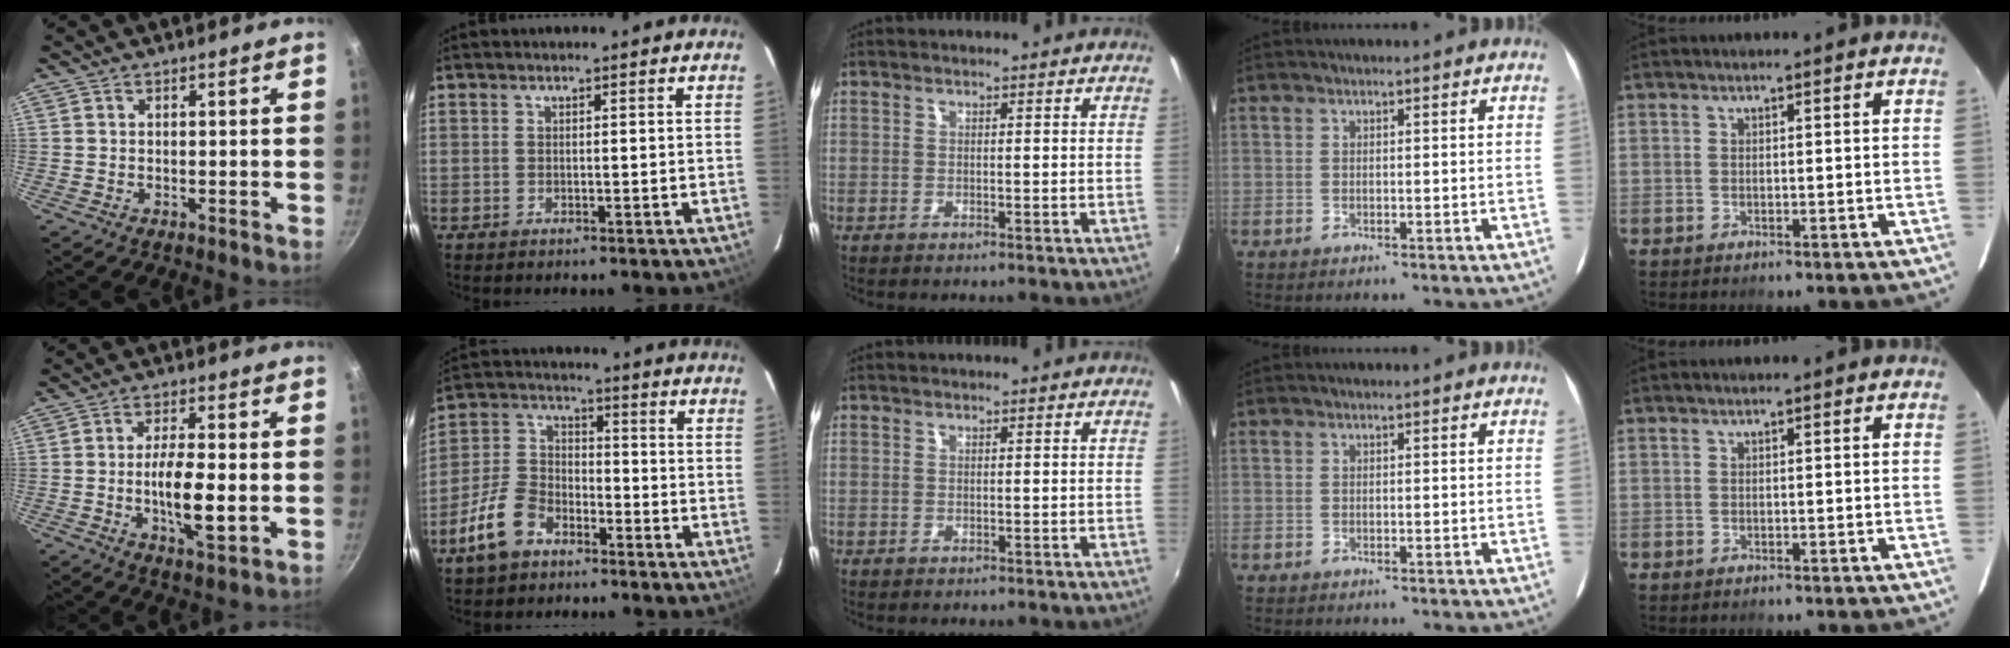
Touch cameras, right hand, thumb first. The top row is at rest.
{"thumb": {"total": 9.9, "force": [-1.4, 3.3, 9.3], "torque": [-0.166, 0.003, -0.025]}, "index": {"total": 10.4, "force": [-6.6, 6.0, 5.4], "torque": [-0.122, 0.019, -0.124]}}